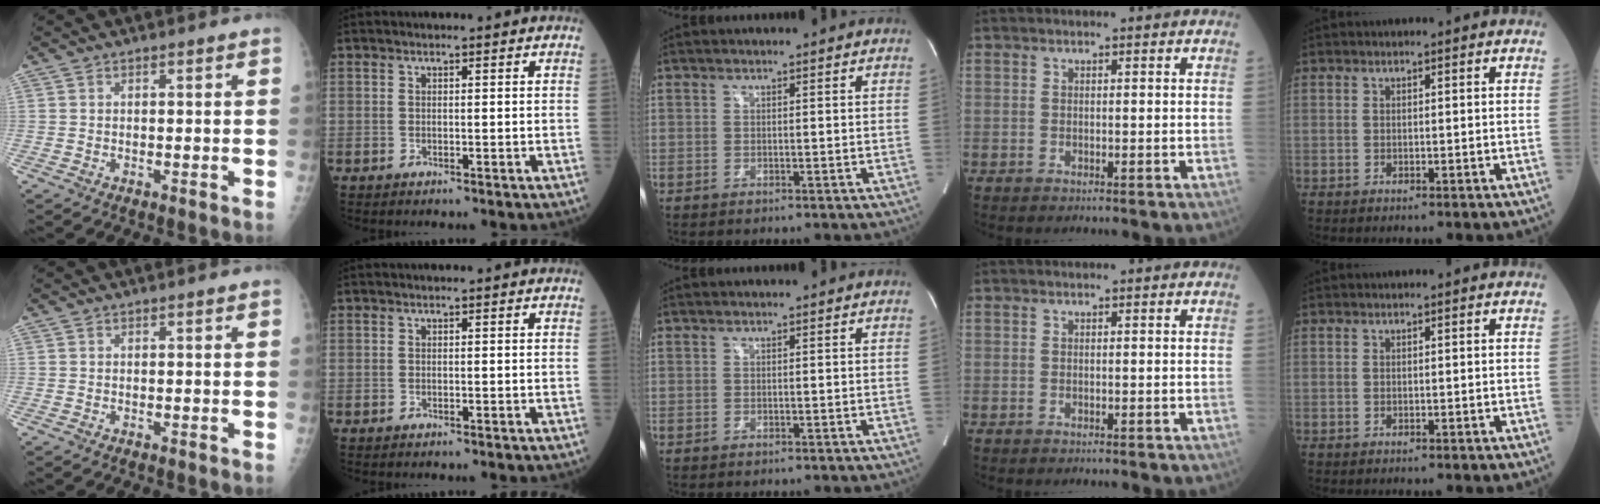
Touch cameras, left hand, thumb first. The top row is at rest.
{}